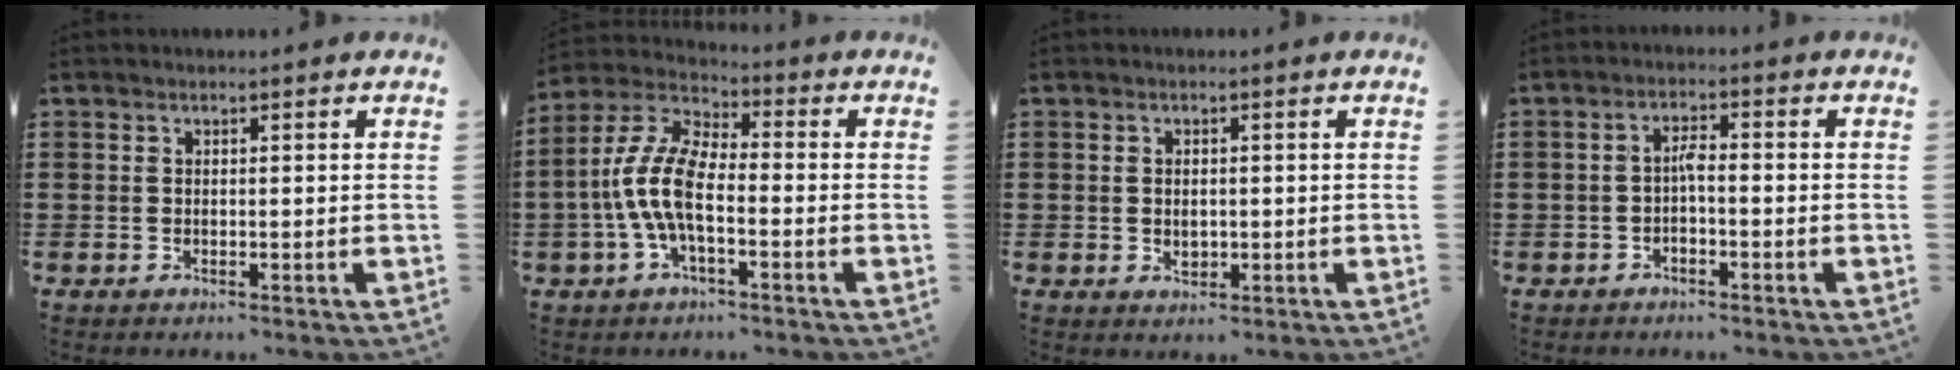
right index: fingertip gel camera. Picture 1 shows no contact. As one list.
[{"total": 9.2, "force": [-2.3, 3.6, 8.1], "torque": [-0.198, -0.008, -0.049]}, {"total": 1.7, "force": [0.0, 1.1, 1.3], "torque": [-0.027, 0.007, -0.001]}, {"total": 2.1, "force": [-0.8, 0.5, 1.8], "torque": [-0.037, 0.006, -0.017]}]